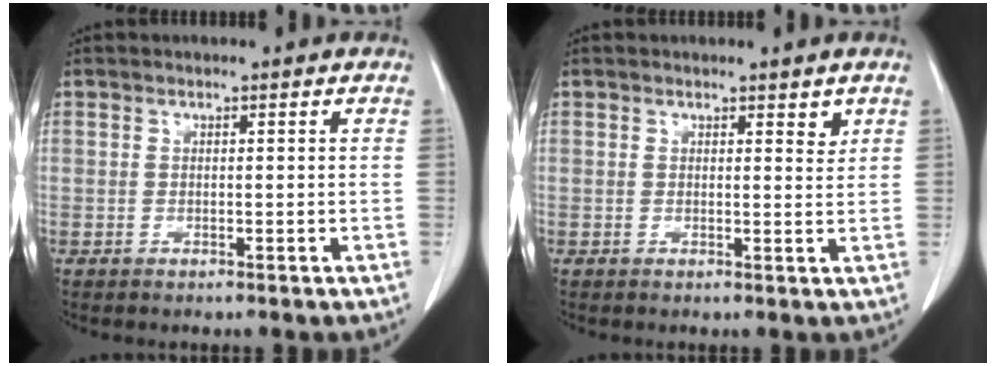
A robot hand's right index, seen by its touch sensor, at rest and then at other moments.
{"total": 1.6, "force": [1.2, 0.5, 1.0], "torque": [-0.012, -0.007, 0.016]}